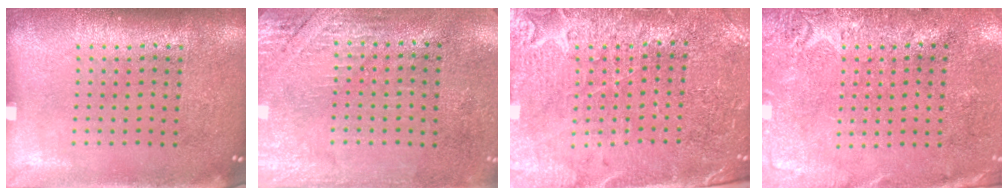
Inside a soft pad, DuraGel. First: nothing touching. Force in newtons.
{"total": 2.7, "press": 2.4, "slide": 1.2}
{"total": 3.3, "press": 3.1, "slide": 1.0}
{"total": 2.8, "press": 2.3, "slide": 1.6}